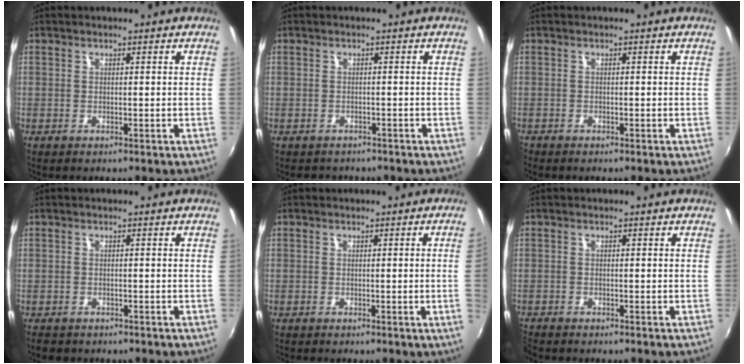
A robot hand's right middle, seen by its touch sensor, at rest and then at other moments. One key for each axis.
{"total": 2.4, "fx": -2.0, "fy": 1.4, "fz": 0.1, "tx": -0.009, "ty": -0.005, "tz": -0.029}
{"total": 0.7, "fx": -0.6, "fy": 0.3, "fz": 0.0, "tx": -0.003, "ty": -0.002, "tz": -0.015}
{"total": 2.7, "fx": -2.1, "fy": 1.5, "fz": 0.9, "tx": -0.025, "ty": -0.009, "tz": -0.032}
{"total": 2.6, "fx": -0.1, "fy": -1.6, "fz": 2.1, "tx": -0.028, "ty": -0.015, "tz": 0.005}
{"total": 1.6, "fx": -1.5, "fy": 0.4, "fz": 0.2, "tx": -0.010, "ty": -0.008, "tz": -0.032}